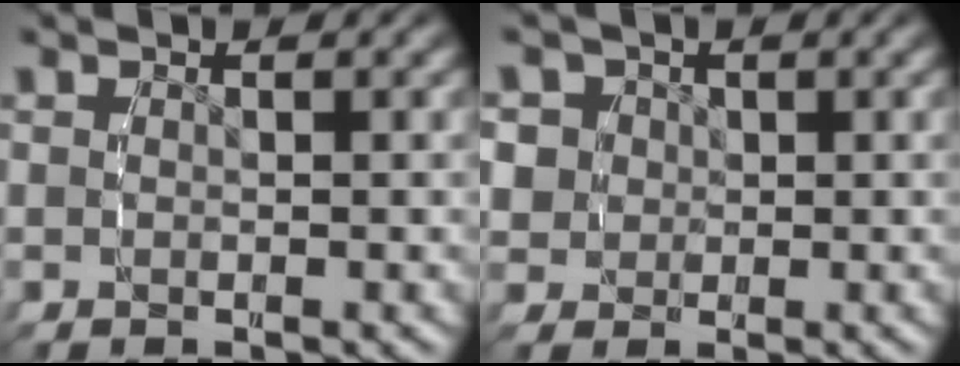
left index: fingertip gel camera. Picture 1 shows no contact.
{"total": 6.4, "force": [0.9, 5.8, 2.7], "torque": [-0.070, -0.012, 0.014]}